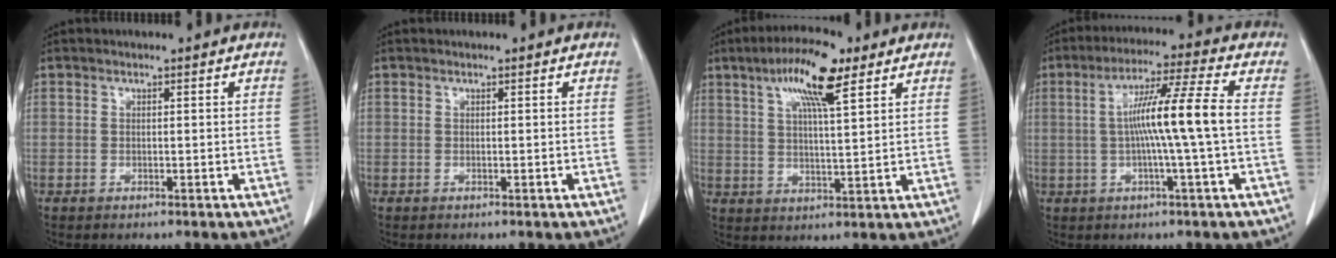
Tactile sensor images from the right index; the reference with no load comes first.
{"total": 0.0}
{"total": 11.3, "force": [6.1, 2.4, 9.2], "torque": [-0.167, 0.012, 0.104]}
{"total": 10.8, "force": [-0.1, -1.0, 10.8], "torque": [-0.191, 0.012, -0.003]}